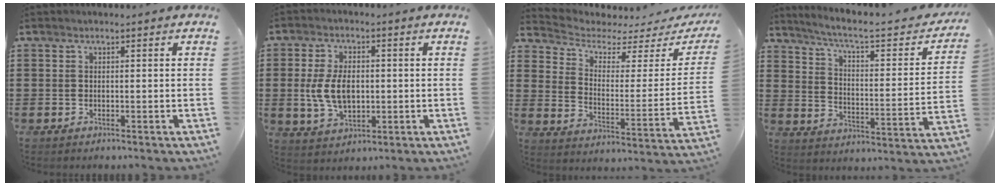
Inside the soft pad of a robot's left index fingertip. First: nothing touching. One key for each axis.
{"total": 7.3, "fx": 0.0, "fy": 4.5, "fz": 5.8, "tx": -0.125, "ty": 0.004, "tz": -0.006}
{"total": 3.5, "fx": 2.8, "fy": 1.3, "fz": 1.6, "tx": -0.051, "ty": -0.023, "tz": 0.040}
{"total": 4.8, "fx": 3.6, "fy": 0.4, "fz": 3.1, "tx": -0.081, "ty": -0.030, "tz": 0.051}